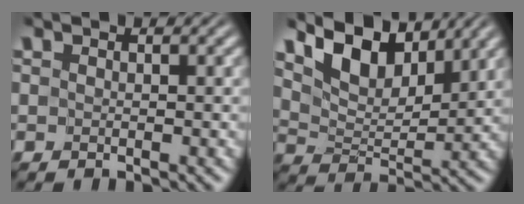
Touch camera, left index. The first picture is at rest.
{"total": 7.2, "force": [5.3, 3.0, 3.7], "torque": [-0.080, 0.005, 0.085]}